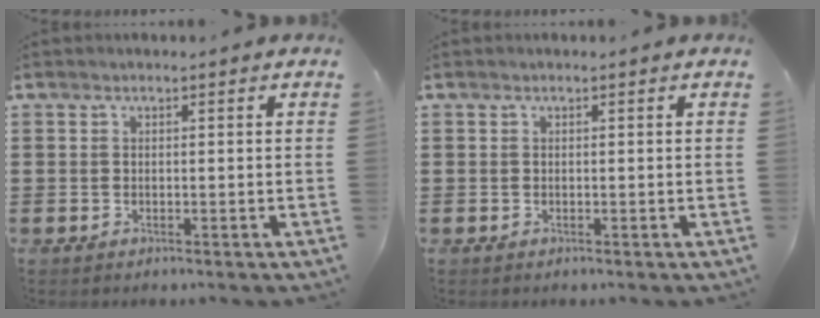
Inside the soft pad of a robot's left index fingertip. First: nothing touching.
{"total": 0.0}